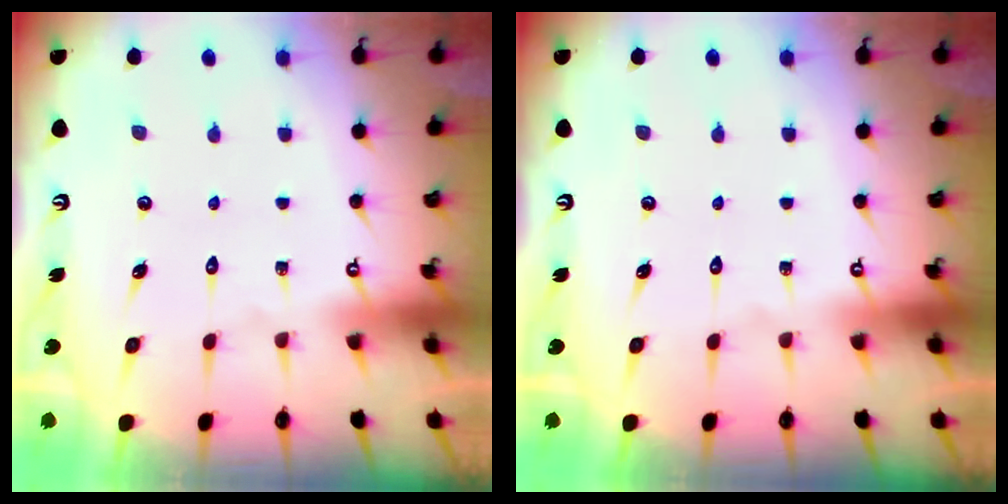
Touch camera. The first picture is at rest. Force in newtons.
{"total": 0.0}